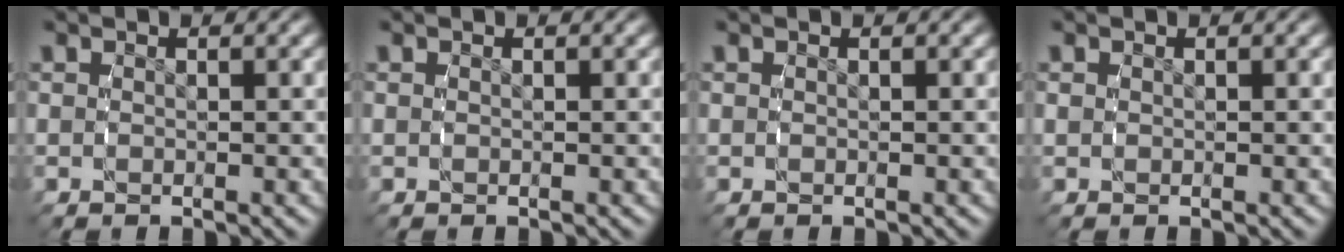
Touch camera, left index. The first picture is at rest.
{"total": 0.0}
{"total": 0.0}
{"total": 0.5, "force": [0.0, 0.5, 0.1], "torque": [-0.003, -0.003, 0.003]}